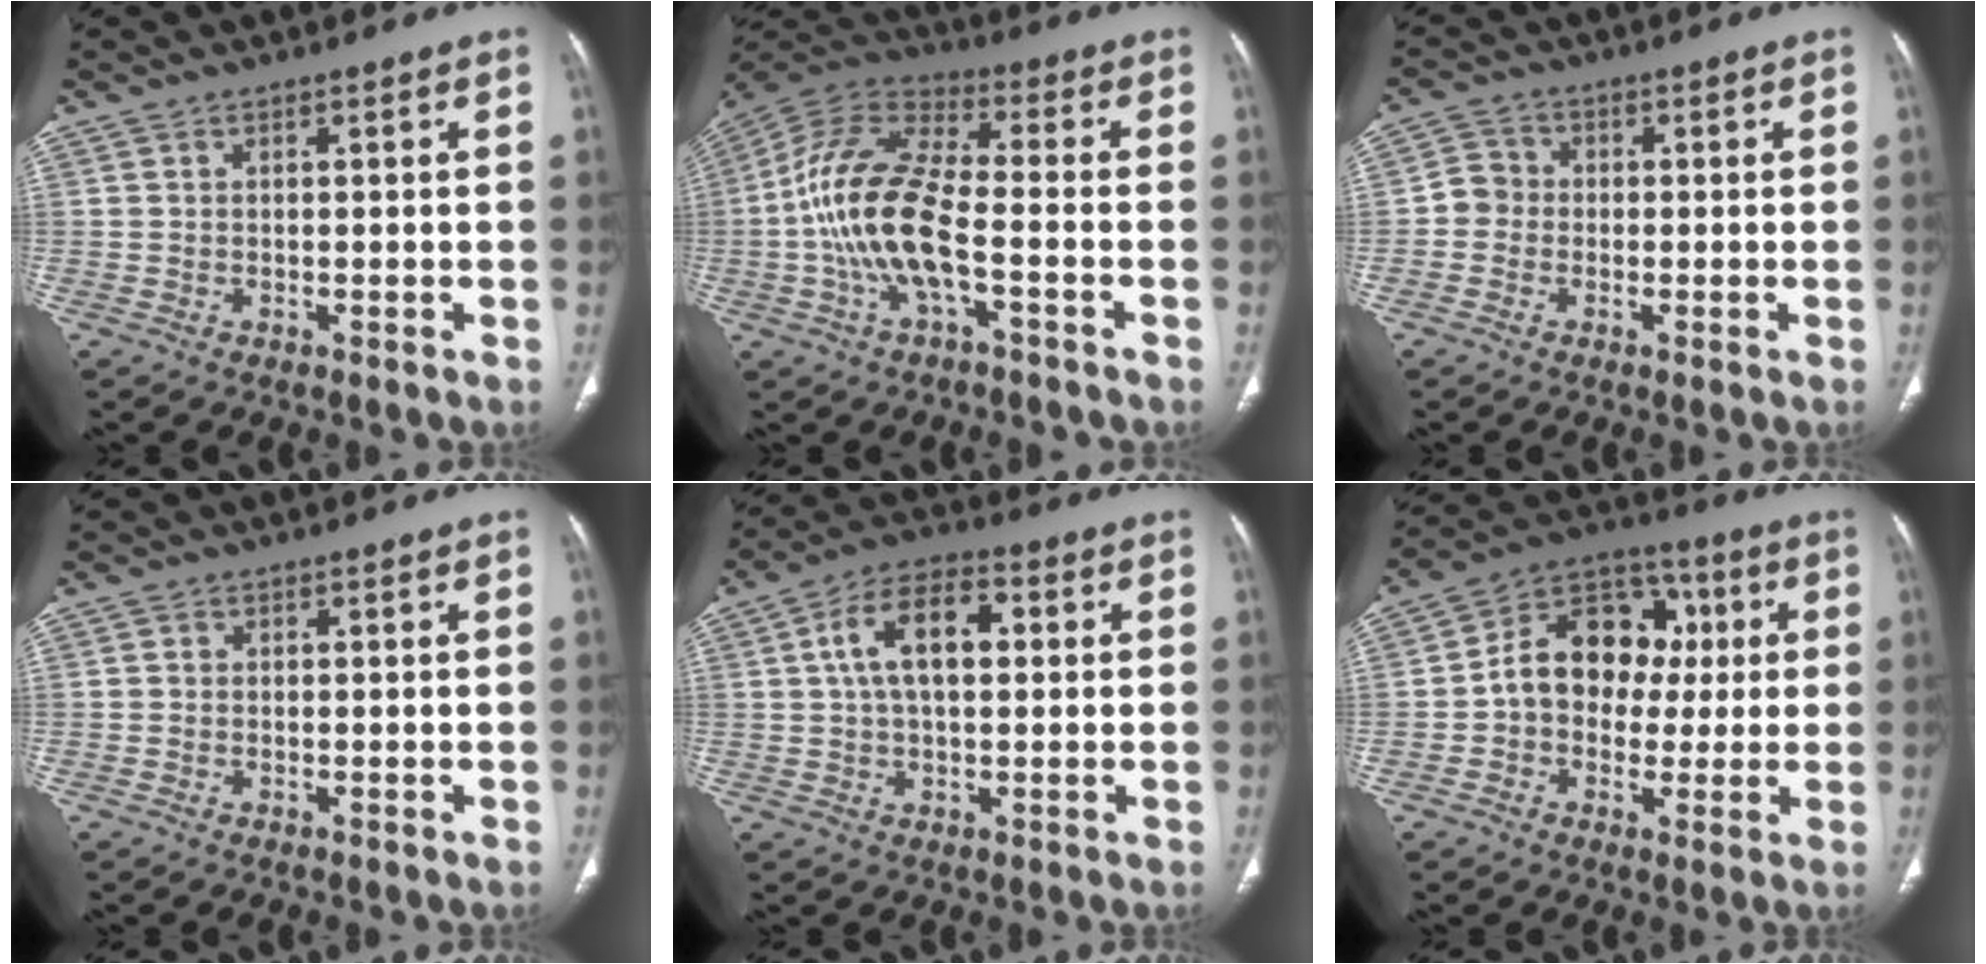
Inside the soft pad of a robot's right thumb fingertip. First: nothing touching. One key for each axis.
{"total": 15.5, "fx": -3.5, "fy": 6.0, "fz": 13.9, "tx": -0.292, "ty": 0.040, "tz": -0.071}
{"total": 3.8, "fx": -0.8, "fy": 3.5, "fz": 1.3, "tx": -0.005, "ty": 0.010, "tz": -0.027}
{"total": 0.6, "fx": -0.1, "fy": 0.5, "fz": 0.2, "tx": -0.002, "ty": 0.002, "tz": -0.003}
{"total": 10.9, "fx": 2.0, "fy": 6.1, "fz": 8.8, "tx": -0.152, "ty": 0.022, "tz": 0.027}
{"total": 14.4, "fx": 0.7, "fy": 11.4, "fz": 8.8, "tx": -0.103, "ty": 0.036, "tz": 0.001}